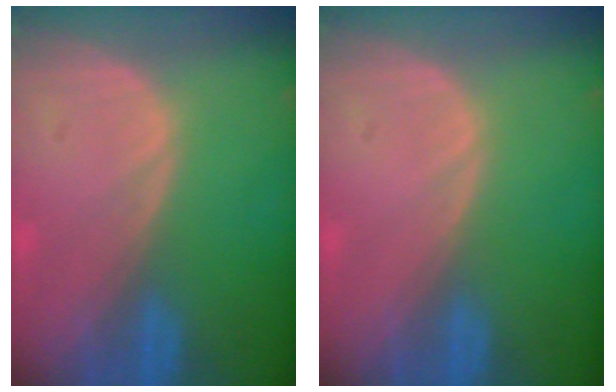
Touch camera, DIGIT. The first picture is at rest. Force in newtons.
{"total": 0.0}